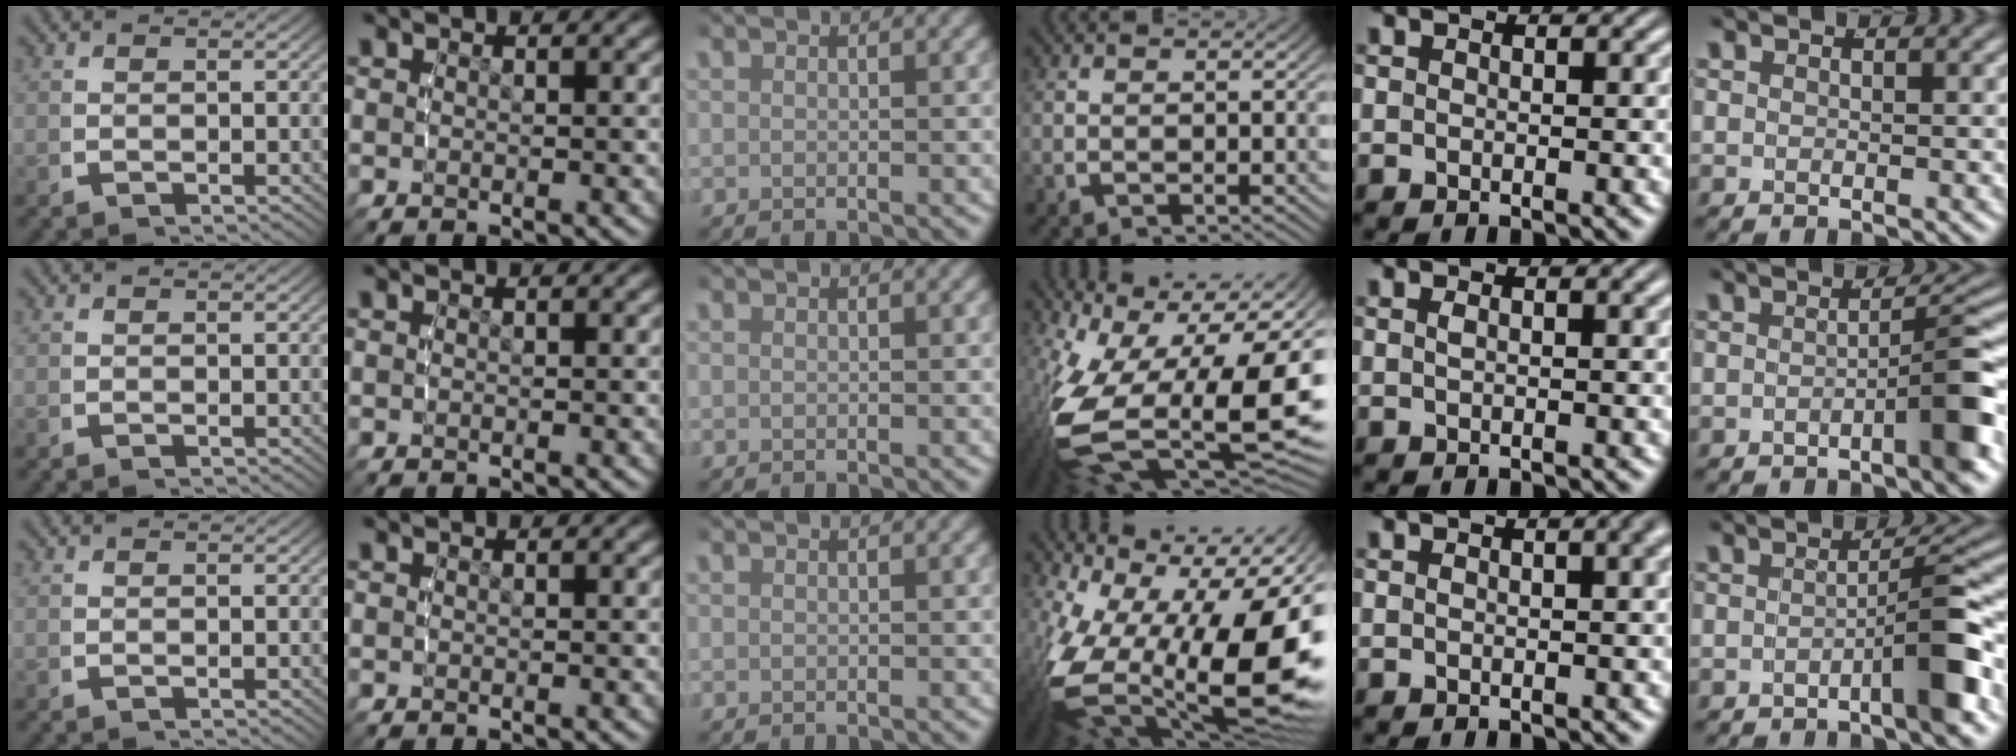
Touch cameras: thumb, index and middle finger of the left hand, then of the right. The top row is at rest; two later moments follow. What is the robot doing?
{"motion": "lift_and_place", "object": "button"}